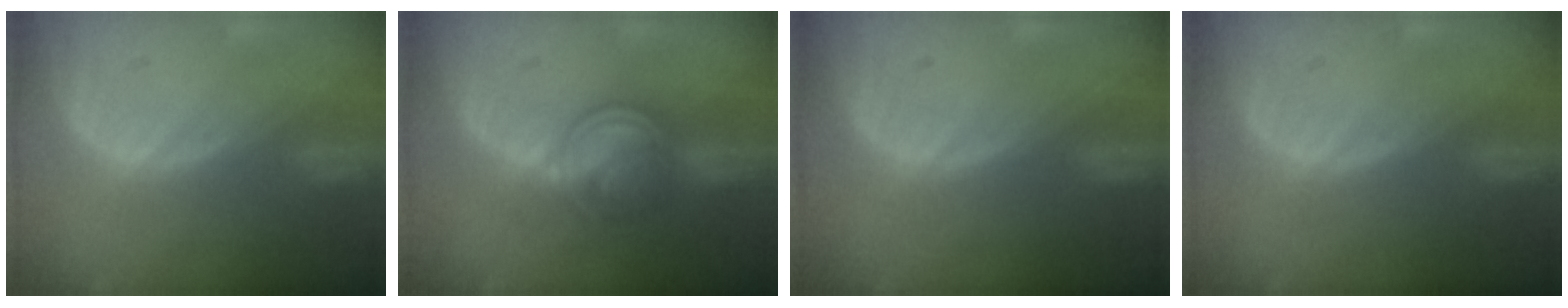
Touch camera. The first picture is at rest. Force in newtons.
{"total": 6.0, "press": 6.0, "slide": 0.5}
{"total": 0.0}
{"total": 0.0}